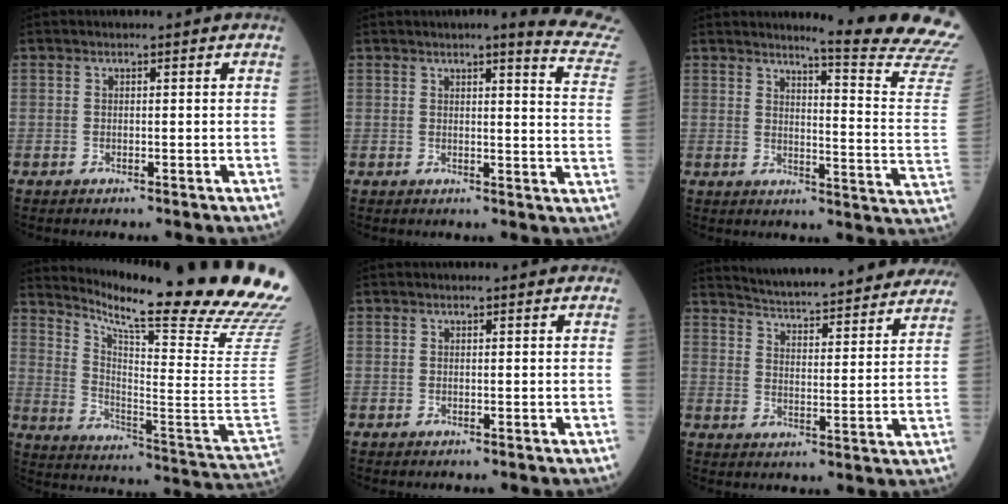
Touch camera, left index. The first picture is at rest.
{"total": 10.6, "force": [9.7, -0.6, 4.2], "torque": [-0.037, -0.066, 0.080]}
{"total": 16.7, "force": [15.7, -2.7, 5.0], "torque": [-0.073, -0.158, 0.167]}
{"total": 28.3, "force": [24.2, -2.8, 14.4], "torque": [-0.235, -0.138, 0.326]}
{"total": 0.9, "force": [0.8, 0.2, 0.4], "torque": [-0.011, 0.001, 0.004]}
{"total": 15.6, "force": [14.3, 1.8, 6.1], "torque": [-0.092, 0.018, 0.195]}